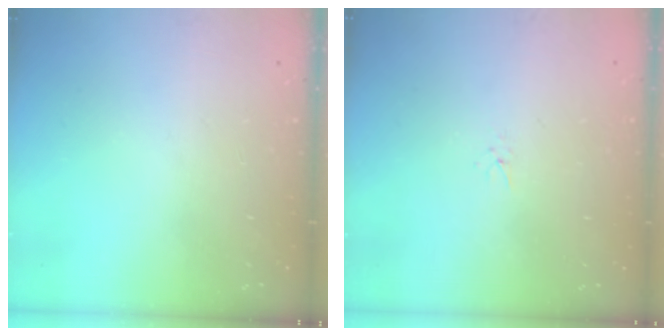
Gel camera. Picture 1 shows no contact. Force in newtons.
{"total": 1.6, "press": 1.6, "slide": 0.2}